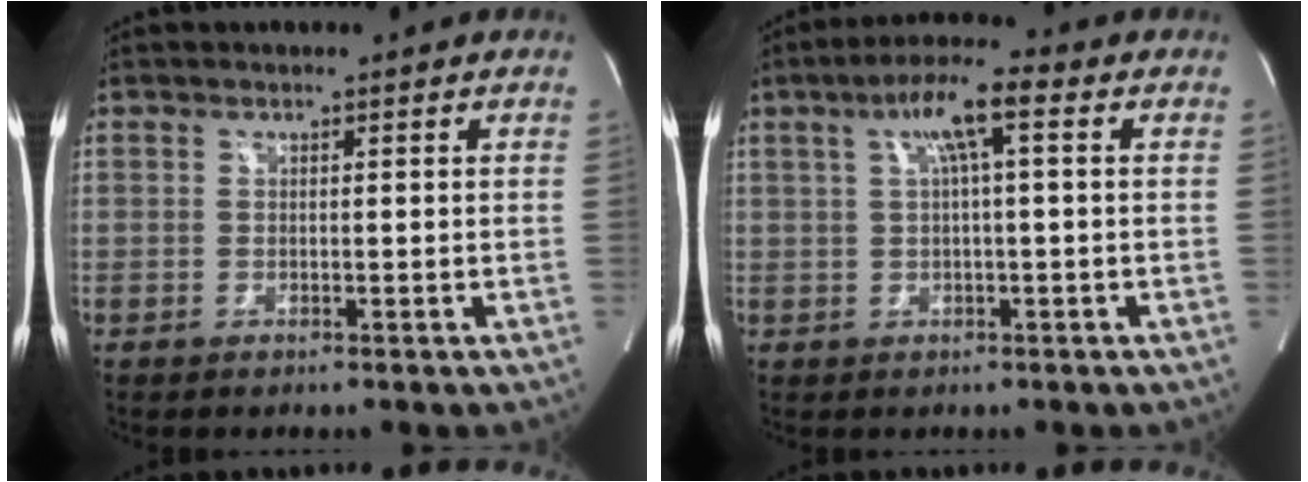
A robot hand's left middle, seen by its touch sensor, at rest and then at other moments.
{"total": 6.7, "force": [2.1, 0.5, 6.4], "torque": [-0.117, 0.023, 0.035]}